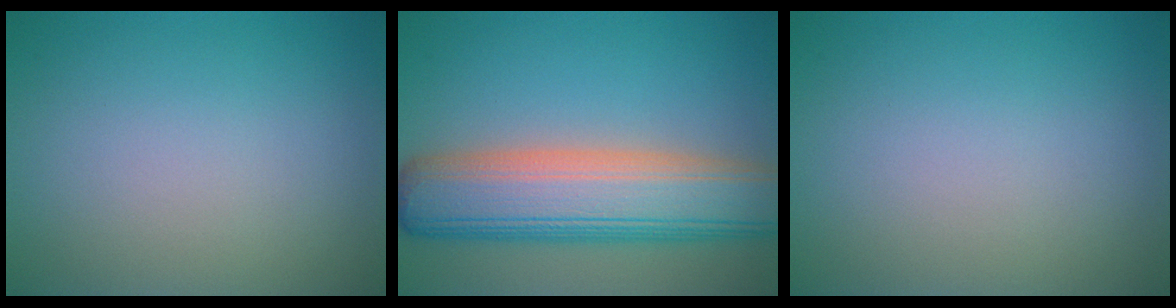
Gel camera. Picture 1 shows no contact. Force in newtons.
{"total": 10.6, "press": 10.5, "slide": 0.8}
{"total": 0.0}